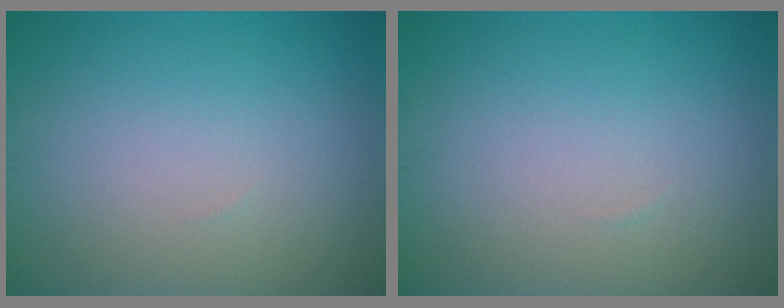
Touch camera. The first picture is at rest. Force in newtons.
{"total": 0.0}